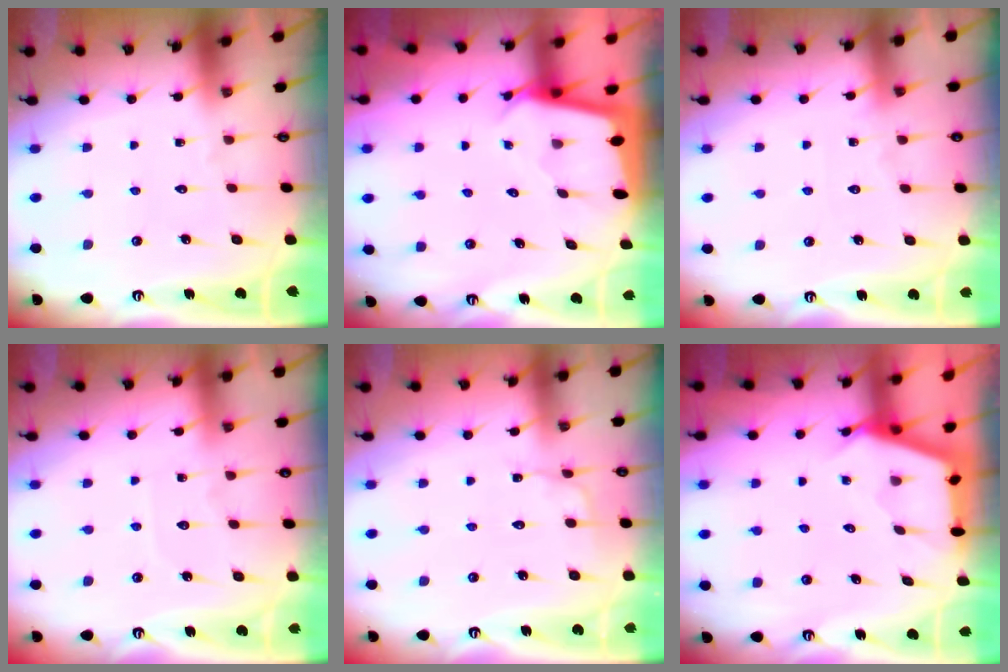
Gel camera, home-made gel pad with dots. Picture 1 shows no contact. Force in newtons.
{"total": 2.4, "press": 2.4, "slide": 0.1}
{"total": 3.3, "press": 3.2, "slide": 0.4}
{"total": 3.9, "press": 3.9, "slide": 0.5}
{"total": 2.7, "press": 2.7, "slide": 0.3}
{"total": 2.6, "press": 2.6, "slide": 0.4}